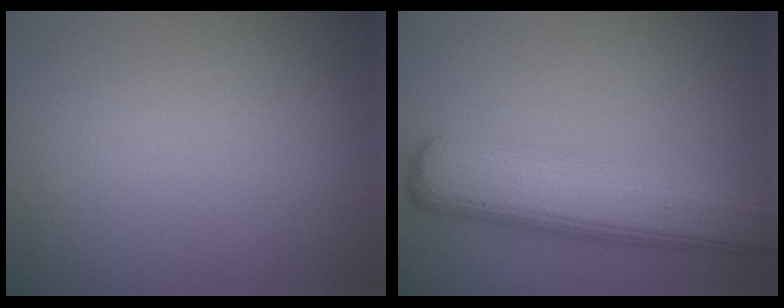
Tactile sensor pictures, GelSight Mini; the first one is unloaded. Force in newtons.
{"total": 7.8, "press": 7.8, "slide": 0.2}